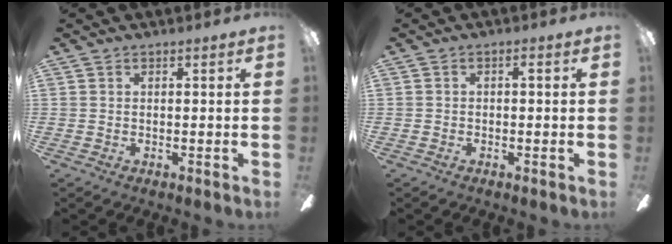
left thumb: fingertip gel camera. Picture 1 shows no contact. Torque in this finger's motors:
{"motor_torque": [0.05, -0.14, -0.27, 0.08, 0.00]}